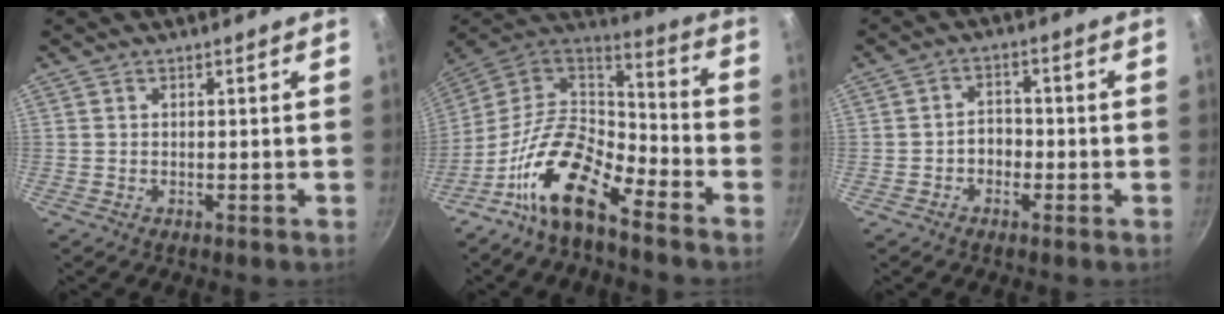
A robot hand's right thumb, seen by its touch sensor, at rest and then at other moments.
{"total": 16.2, "force": [-9.8, 7.1, 10.8], "torque": [-0.187, 0.083, -0.206]}
{"total": 3.4, "force": [-1.2, 2.6, 1.8], "torque": [-0.006, 0.017, -0.022]}